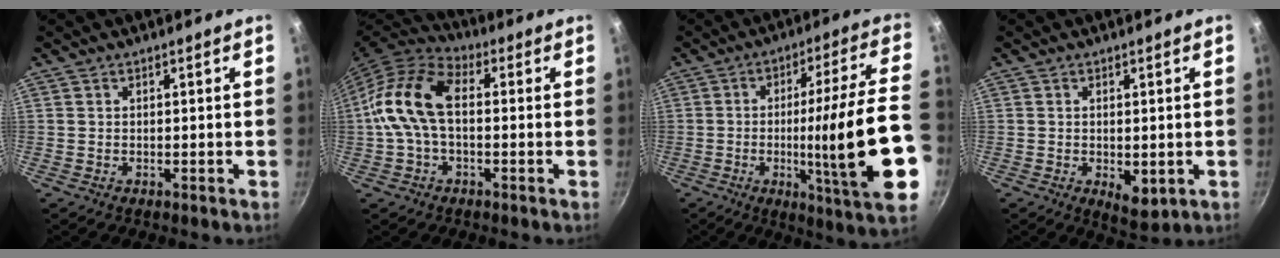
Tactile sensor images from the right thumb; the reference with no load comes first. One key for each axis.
{"total": 13.5, "fx": 0.0, "fy": 8.1, "fz": 10.8, "tx": -0.198, "ty": 0.037, "tz": -0.020}
{"total": 22.9, "fx": -4.8, "fy": 2.3, "fz": 22.3, "tx": -0.320, "ty": 0.014, "tz": -0.064}
{"total": 4.9, "fx": -0.8, "fy": 2.3, "fz": 4.2, "tx": -0.056, "ty": -0.013, "tz": -0.004}